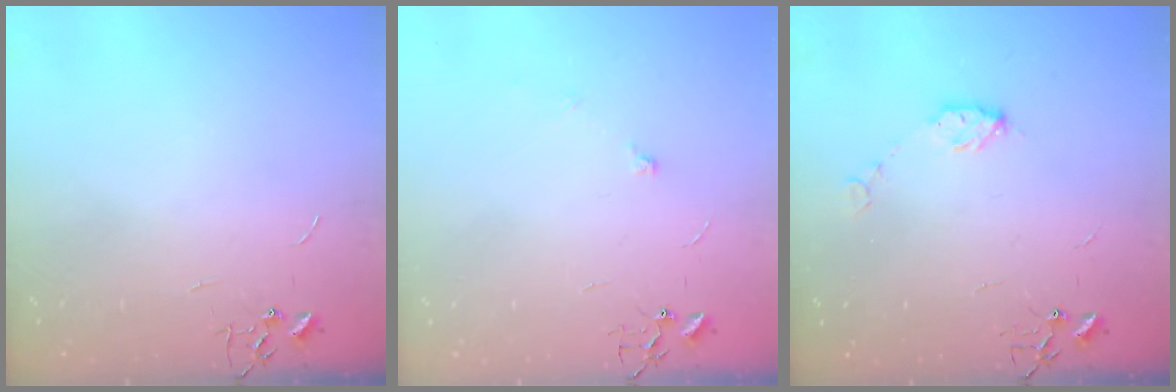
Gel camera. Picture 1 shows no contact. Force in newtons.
{"total": 5.4, "press": 5.1, "slide": 1.8}
{"total": 5.1, "press": 5.1, "slide": 0.5}